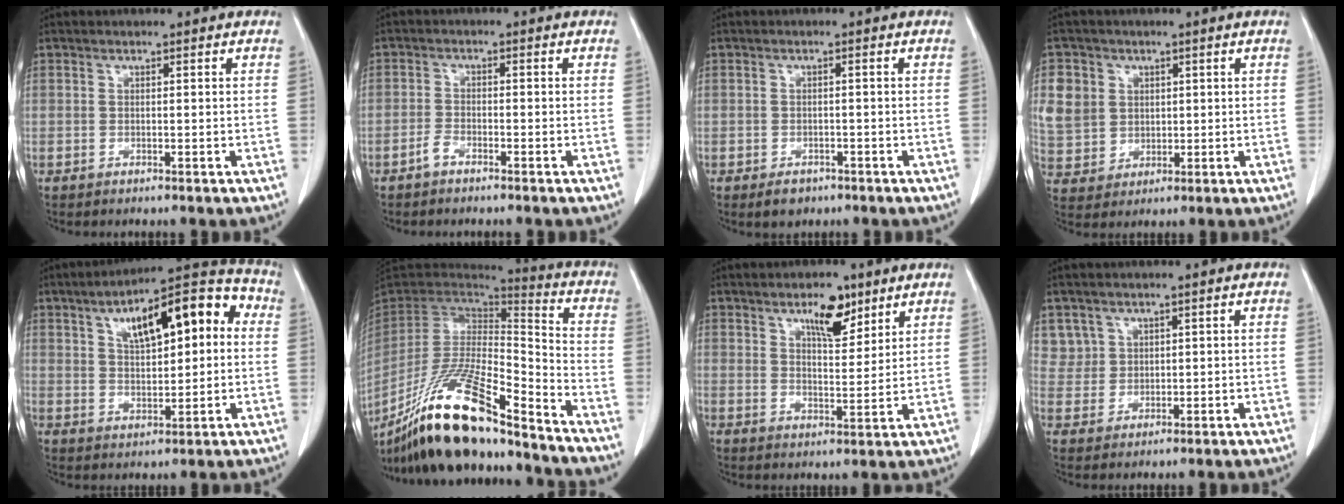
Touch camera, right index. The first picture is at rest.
{"total": 1.9, "force": [-1.5, 0.7, 0.9], "torque": [-0.017, 0.002, -0.029]}
{"total": 2.5, "force": [-1.7, 1.6, 1.1], "torque": [-0.014, 0.001, -0.015]}
{"total": 10.5, "force": [3.1, 9.5, 3.2], "torque": [-0.090, 0.026, 0.076]}
{"total": 15.6, "force": [4.4, 5.5, 13.9], "torque": [-0.197, 0.044, 0.066]}
{"total": 21.0, "force": [-16.1, 2.9, 13.2], "torque": [-0.269, -0.022, -0.299]}
{"total": 6.8, "force": [4.5, 2.4, 4.5], "torque": [-0.075, 0.000, 0.073]}
{"total": 4.1, "force": [2.5, 3.2, -0.4], "torque": [0.024, 0.004, 0.051]}